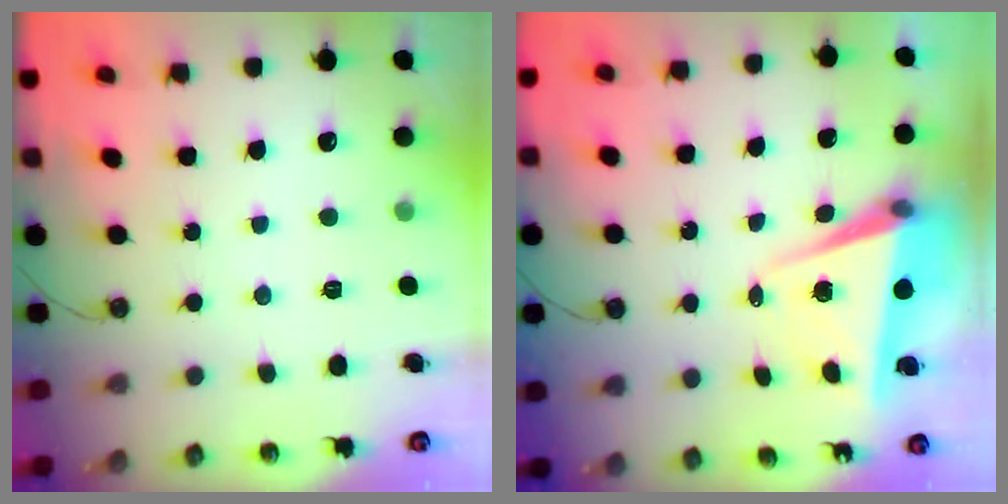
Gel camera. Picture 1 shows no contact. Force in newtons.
{"total": 5.6, "press": 5.6, "slide": 0.2}